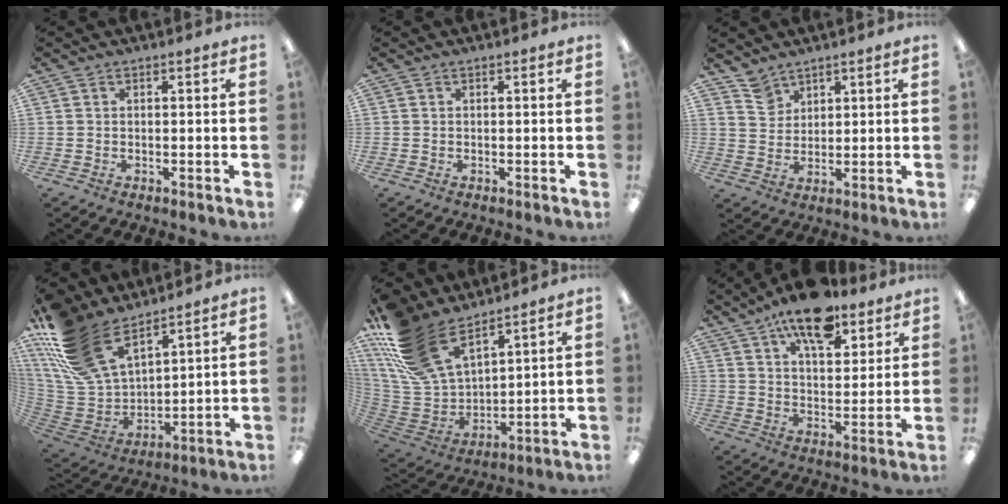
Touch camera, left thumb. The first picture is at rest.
{"total": 0.0}
{"total": 5.5, "force": [4.3, 3.3, 1.0], "torque": [-0.020, -0.018, 0.081]}
{"total": 20.7, "force": [14.1, 10.7, 10.8], "torque": [-0.260, -0.079, 0.263]}
{"total": 20.3, "force": [14.0, 10.3, 10.5], "torque": [-0.264, -0.076, 0.263]}
{"total": 14.1, "force": [9.9, 6.1, 8.0], "torque": [-0.122, -0.045, 0.170]}